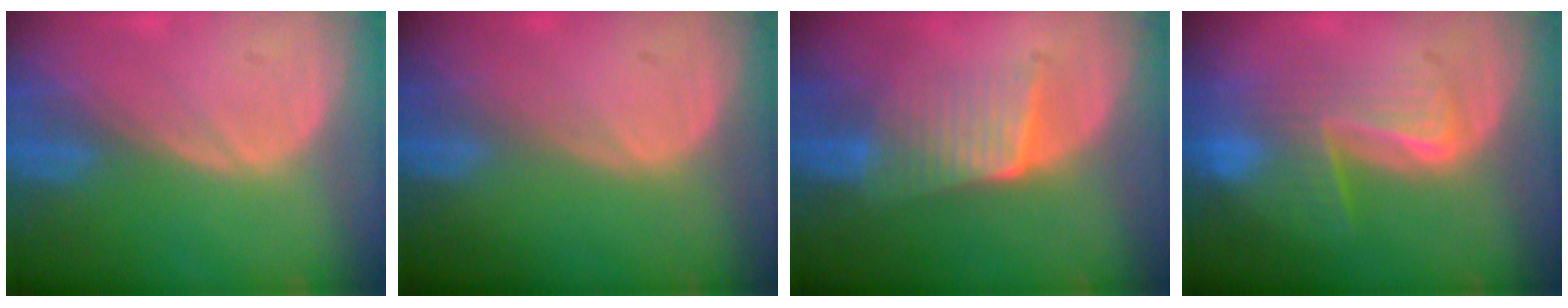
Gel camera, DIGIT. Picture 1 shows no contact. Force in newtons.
{"total": 0.0}
{"total": 6.7, "press": 5.8, "slide": 3.4}
{"total": 6.8, "press": 6.6, "slide": 1.5}